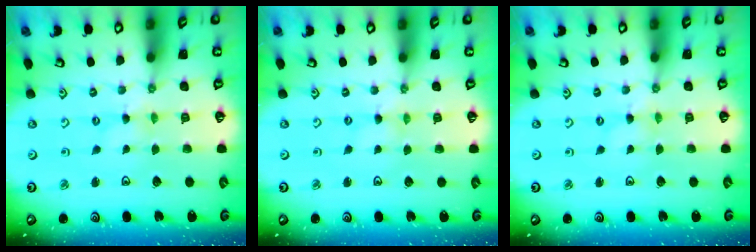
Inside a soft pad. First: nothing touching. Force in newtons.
{"total": 0.0}
{"total": 0.0}